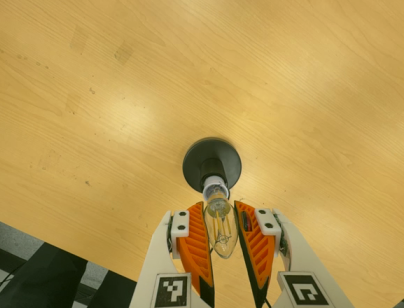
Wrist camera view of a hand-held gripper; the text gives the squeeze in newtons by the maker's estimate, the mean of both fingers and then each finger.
{"total": 13.7, "left": 14.5, "right": 12.9}